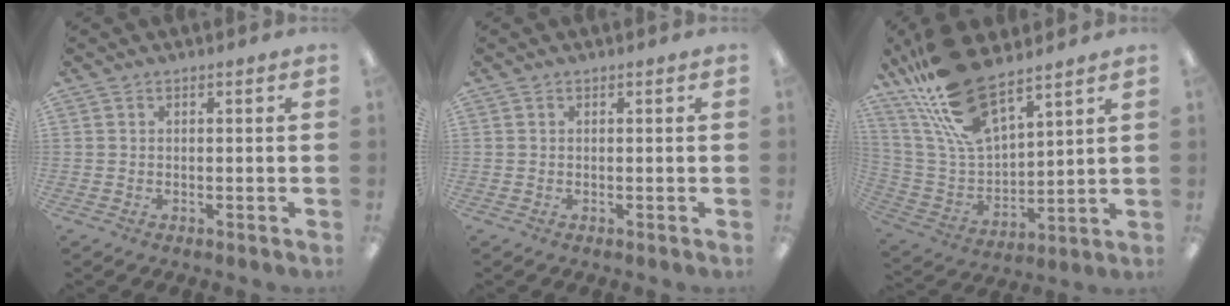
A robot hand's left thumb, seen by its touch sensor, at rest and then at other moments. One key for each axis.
{"total": 0.0}
{"total": 20.0, "fx": 14.8, "fy": 7.2, "fz": 11.4, "tx": -0.263, "ty": -0.081, "tz": 0.262}